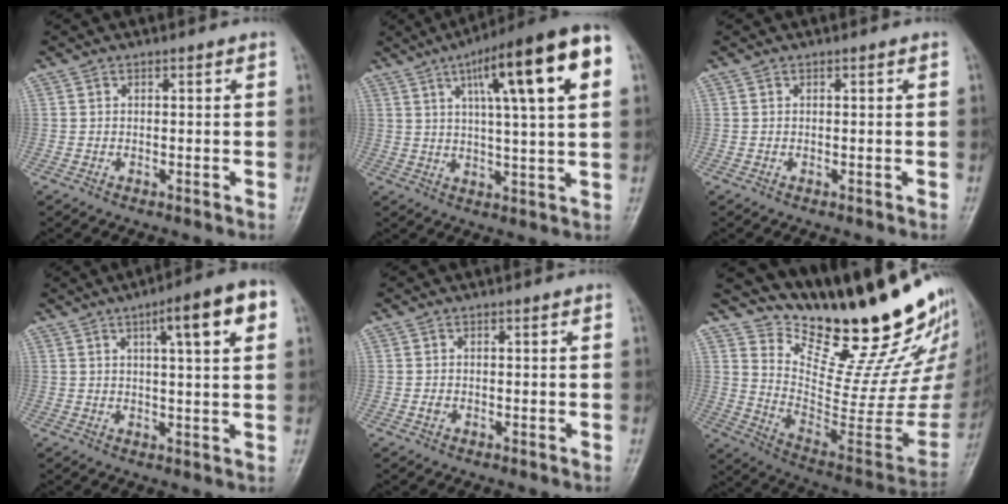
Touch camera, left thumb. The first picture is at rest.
{"total": 19.0, "force": [7.0, 3.3, 17.4], "torque": [-0.245, 0.006, 0.099]}
{"total": 0.0}
{"total": 10.8, "force": [4.2, 2.0, 9.7], "torque": [-0.130, 0.007, 0.055]}
{"total": 0.7, "force": [-0.1, 0.6, 0.3], "torque": [-0.004, 0.005, -0.001]}
{"total": 26.6, "force": [22.4, 6.3, 12.9], "torque": [-0.150, -0.181, 0.333]}